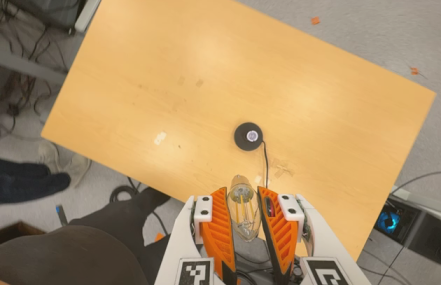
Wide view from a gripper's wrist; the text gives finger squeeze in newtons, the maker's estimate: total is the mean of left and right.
{"total": 13.2, "left": 13.9, "right": 12.5}